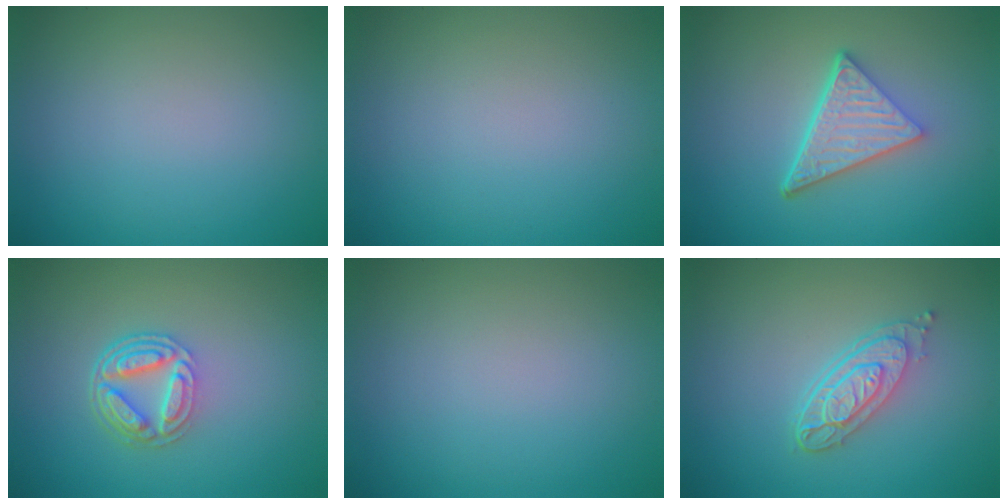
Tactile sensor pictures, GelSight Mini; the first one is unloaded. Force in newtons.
{"total": 0.0}
{"total": 5.1, "press": 3.6, "slide": 3.7}
{"total": 4.5, "press": 3.3, "slide": 3.0}
{"total": 0.0}
{"total": 4.1, "press": 3.0, "slide": 2.7}